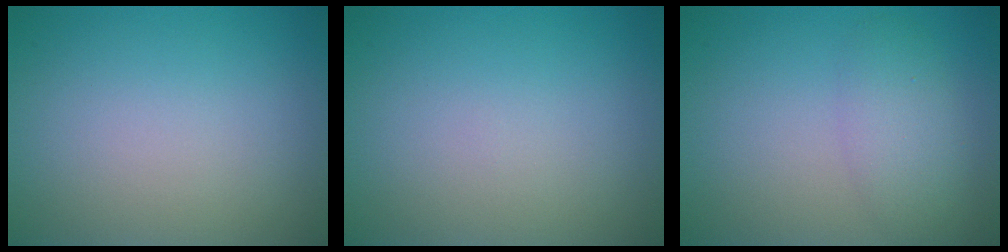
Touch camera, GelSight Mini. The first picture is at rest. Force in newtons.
{"total": 0.0}
{"total": 3.0, "press": 3.0, "slide": 0.1}